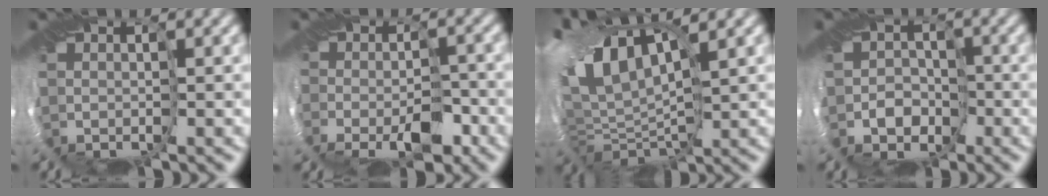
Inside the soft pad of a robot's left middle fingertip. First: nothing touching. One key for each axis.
{"total": 1.5, "fx": -1.4, "fy": 0.3, "fz": 0.4, "tx": 0.007, "ty": -0.003, "tz": -0.024}
{"total": 9.0, "fx": 3.1, "fy": 4.4, "fz": 7.2, "tx": -0.155, "ty": 0.009, "tz": 0.053}
{"total": 2.9, "fx": -2.3, "fy": 1.8, "fz": 0.3, "tx": 0.022, "ty": 0.010, "tz": -0.053}